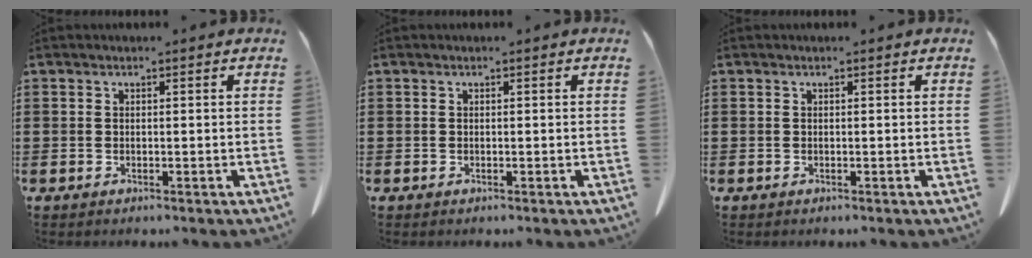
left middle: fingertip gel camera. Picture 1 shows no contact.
{"total": 0.0}
{"total": 0.0}